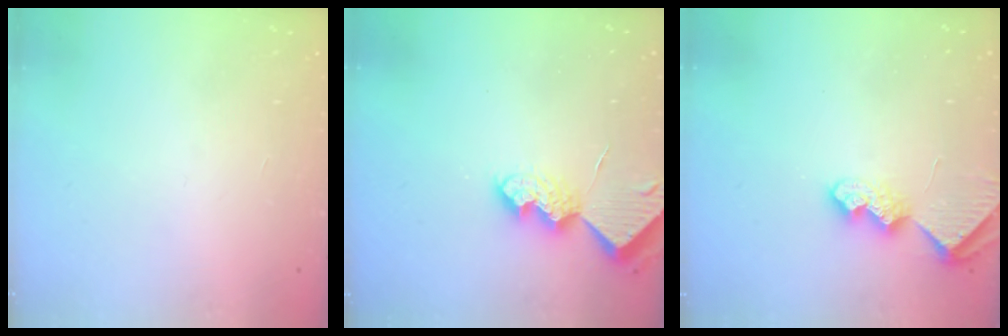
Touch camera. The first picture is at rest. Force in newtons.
{"total": 7.4, "press": 7.3, "slide": 0.8}
{"total": 7.3, "press": 7.3, "slide": 0.4}